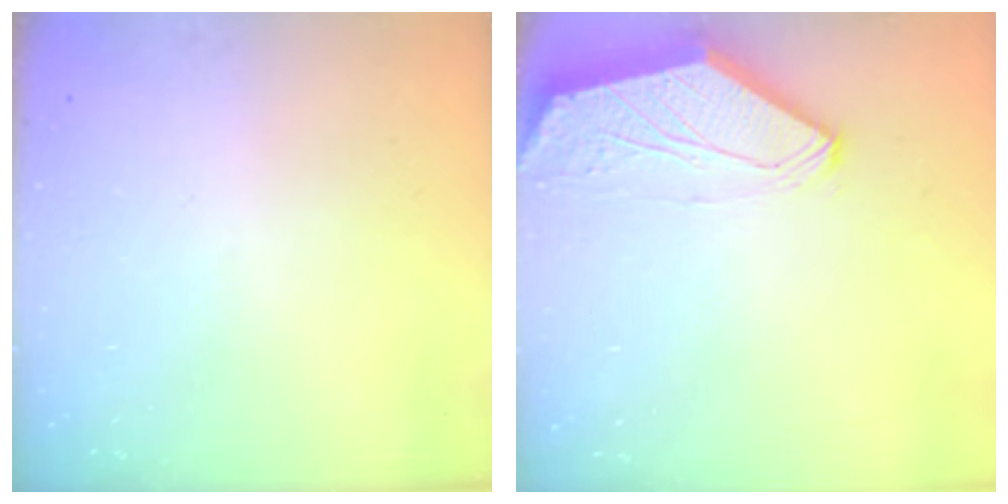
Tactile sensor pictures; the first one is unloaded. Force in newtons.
{"total": 0.0}